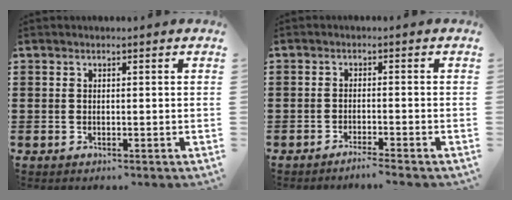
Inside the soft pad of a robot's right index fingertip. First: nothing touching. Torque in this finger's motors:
{"motor_torque": [1.07, 1.06, 0.11, 0.00]}